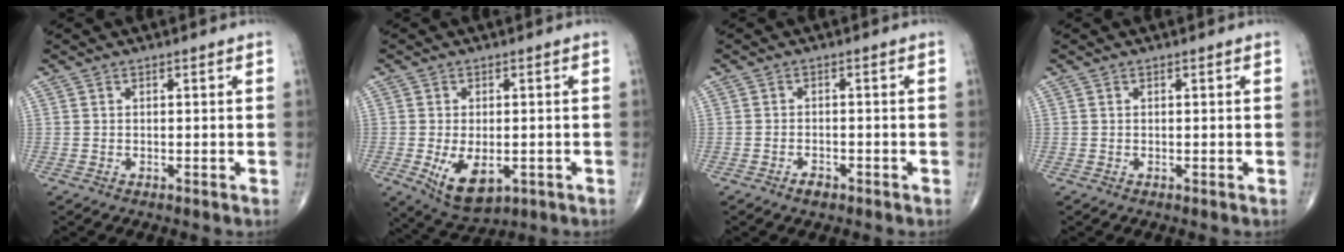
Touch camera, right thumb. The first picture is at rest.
{"total": 8.5, "force": [-2.2, 4.8, 6.7], "torque": [-0.103, -0.009, -0.022]}
{"total": 1.9, "force": [-1.3, 1.0, 0.9], "torque": [-0.014, 0.007, -0.022]}
{"total": 0.0}